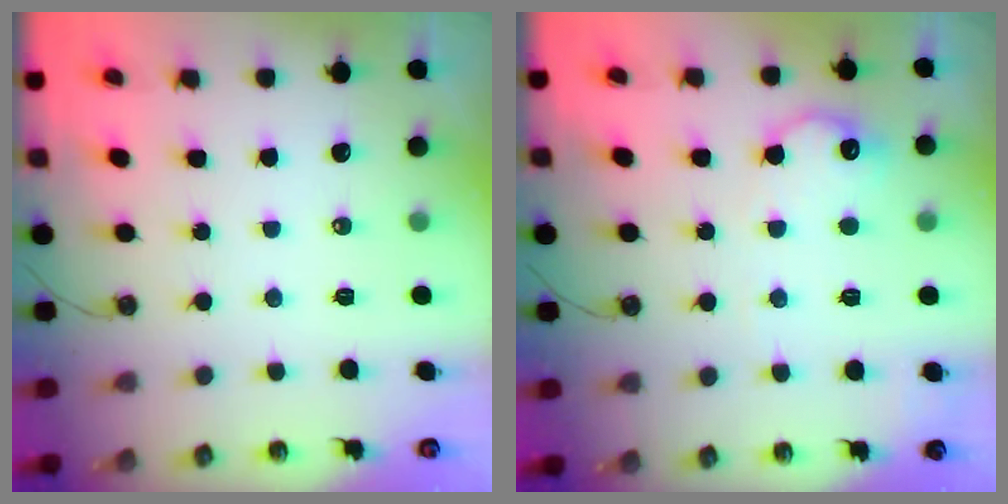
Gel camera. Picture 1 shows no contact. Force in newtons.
{"total": 12.4, "press": 12.4, "slide": 0.6}